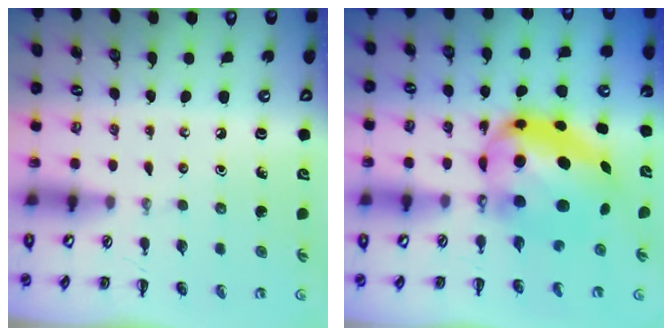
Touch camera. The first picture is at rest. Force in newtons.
{"total": 11.7, "press": 11.4, "slide": 2.6}